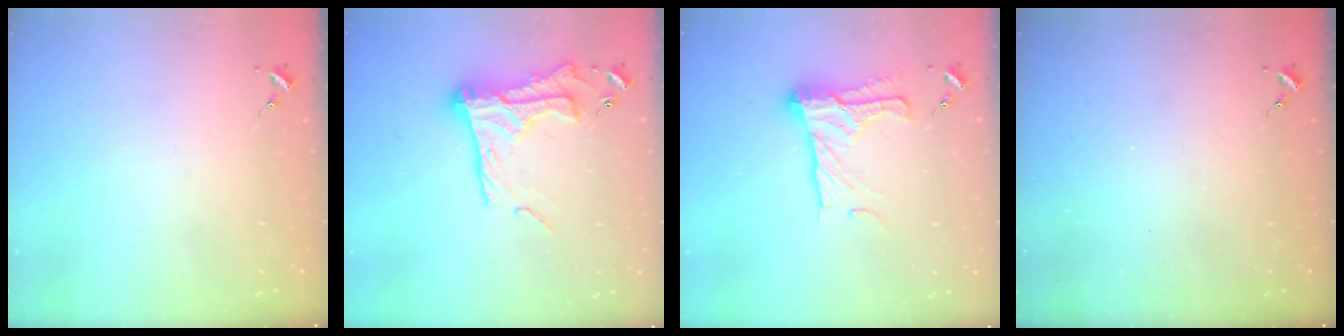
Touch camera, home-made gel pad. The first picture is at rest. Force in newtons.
{"total": 17.5, "press": 17.4, "slide": 1.5}
{"total": 18.0, "press": 17.9, "slide": 1.3}
{"total": 0.0}